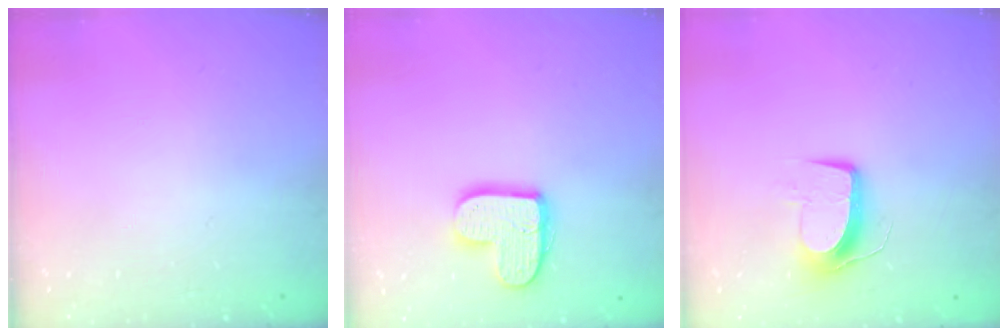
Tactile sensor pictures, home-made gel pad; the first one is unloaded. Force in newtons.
{"total": 12.6, "press": 12.6, "slide": 0.9}
{"total": 10.1, "press": 10.1, "slide": 0.1}